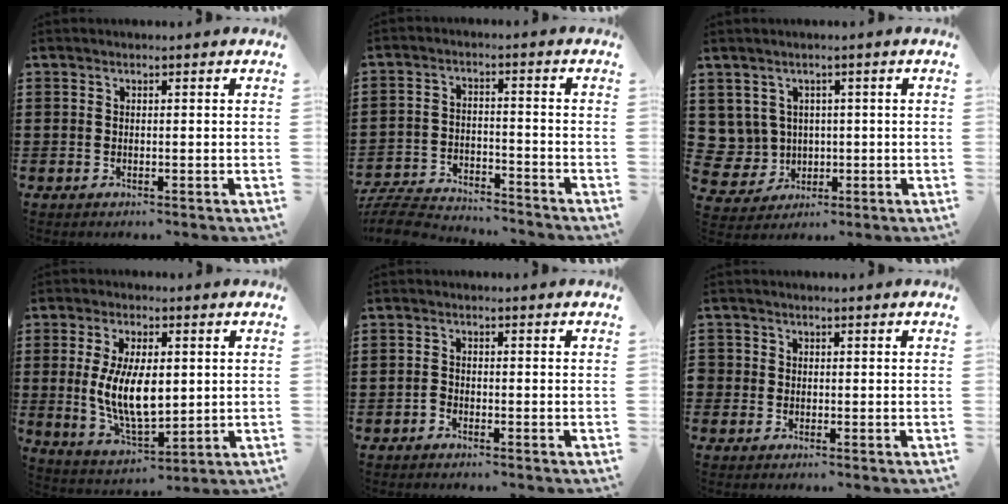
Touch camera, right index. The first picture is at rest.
{"total": 6.0, "force": [-5.9, 0.8, 1.0], "torque": [-0.032, 0.005, -0.120]}
{"total": 4.4, "force": [0.9, 4.3, 0.4], "torque": [-0.039, 0.006, 0.018]}
{"total": 10.1, "force": [0.7, 4.8, 8.8], "torque": [-0.182, -0.002, 0.010]}
{"total": 1.1, "force": [-1.0, 0.4, 0.2], "torque": [-0.008, 0.000, -0.020]}
{"total": 1.1, "force": [-0.3, 1.0, 0.2], "torque": [-0.005, 0.004, -0.008]}